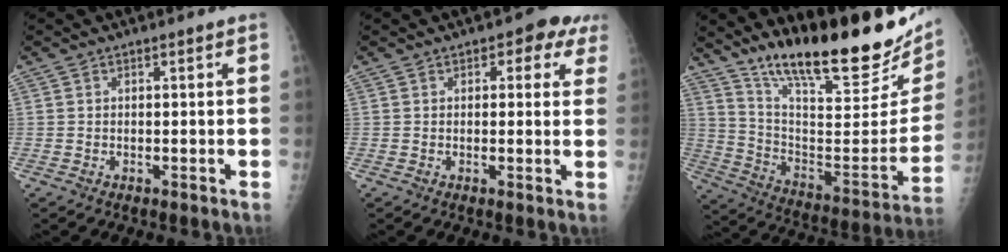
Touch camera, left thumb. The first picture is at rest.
{"total": 5.3, "force": [2.6, 3.1, 3.4], "torque": [0.002, -0.004, 0.020]}
{"total": 30.2, "force": [21.3, 7.9, 20.0], "torque": [-0.276, -0.093, 0.328]}